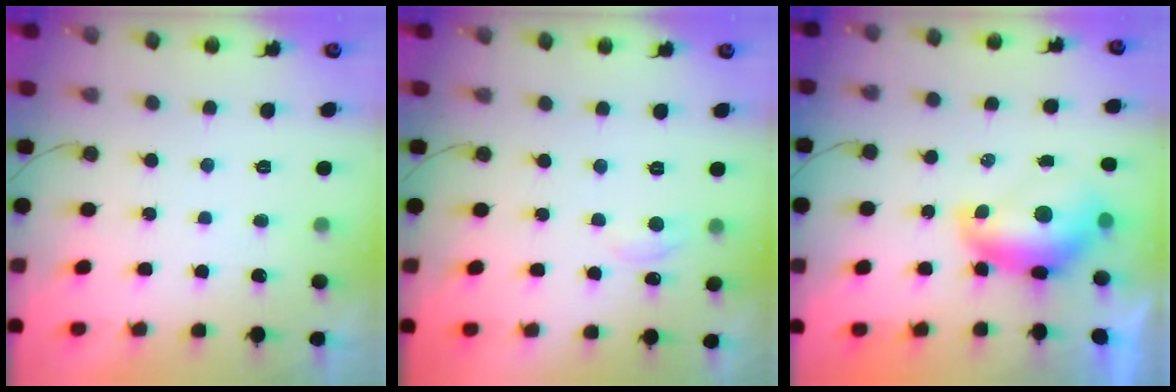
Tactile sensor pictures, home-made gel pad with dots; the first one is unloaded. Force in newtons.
{"total": 5.6, "press": 5.5, "slide": 0.7}
{"total": 9.1, "press": 9.0, "slide": 1.0}